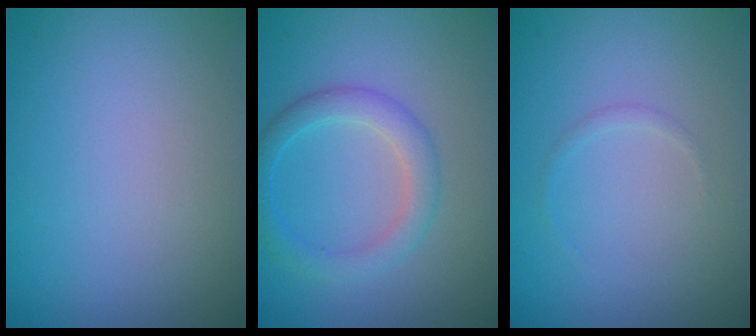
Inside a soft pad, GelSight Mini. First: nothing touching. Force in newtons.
{"total": 2.8, "press": 2.8, "slide": 0.0}
{"total": 0.5, "press": 0.5, "slide": 0.0}